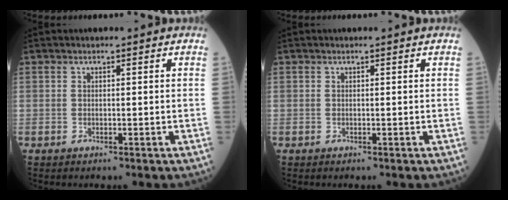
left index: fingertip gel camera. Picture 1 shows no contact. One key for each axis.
{"total": 0.0}